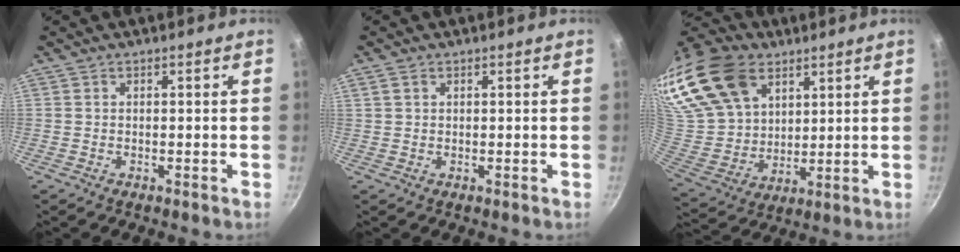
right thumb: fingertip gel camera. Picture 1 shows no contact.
{"total": 1.5, "force": [0.7, 1.1, 0.8], "torque": [-0.013, 0.001, 0.014]}
{"total": 26.0, "force": [14.0, 17.1, 13.6], "torque": [-0.288, -0.021, 0.271]}